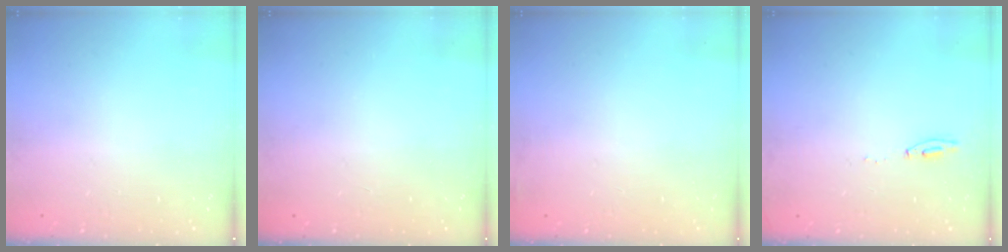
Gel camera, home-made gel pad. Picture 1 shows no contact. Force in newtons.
{"total": 0.0}
{"total": 2.9, "press": 2.4, "slide": 1.6}
{"total": 4.6, "press": 4.6, "slide": 0.5}